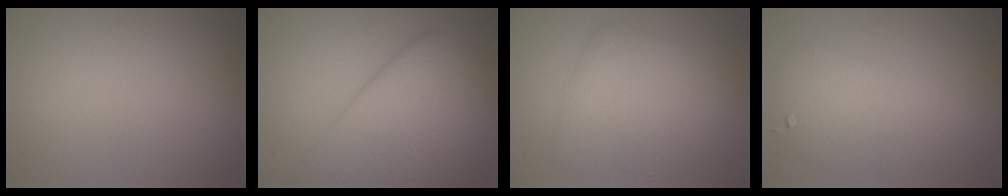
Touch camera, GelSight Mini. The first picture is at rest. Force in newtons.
{"total": 8.9, "press": 8.9, "slide": 0.1}
{"total": 4.8, "press": 4.8, "slide": 0.3}
{"total": 3.8, "press": 3.8, "slide": 0.1}